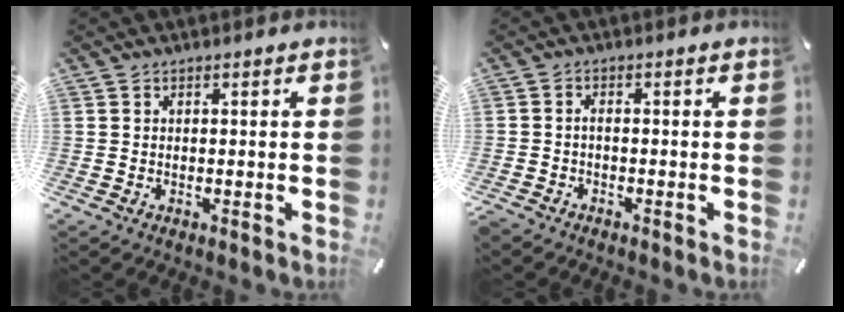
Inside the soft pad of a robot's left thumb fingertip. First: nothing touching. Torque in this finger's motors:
{"motor_torque": [-0.50, 0.66, 0.04, 0.02, 0.08]}